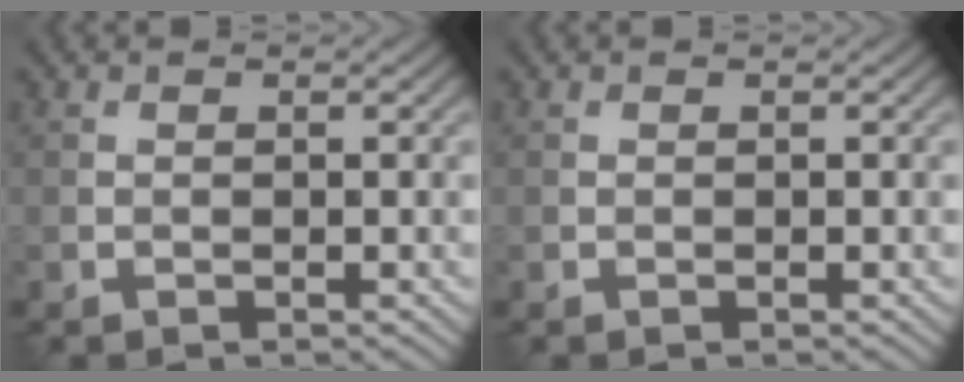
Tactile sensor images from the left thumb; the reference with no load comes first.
{"total": 0.0}